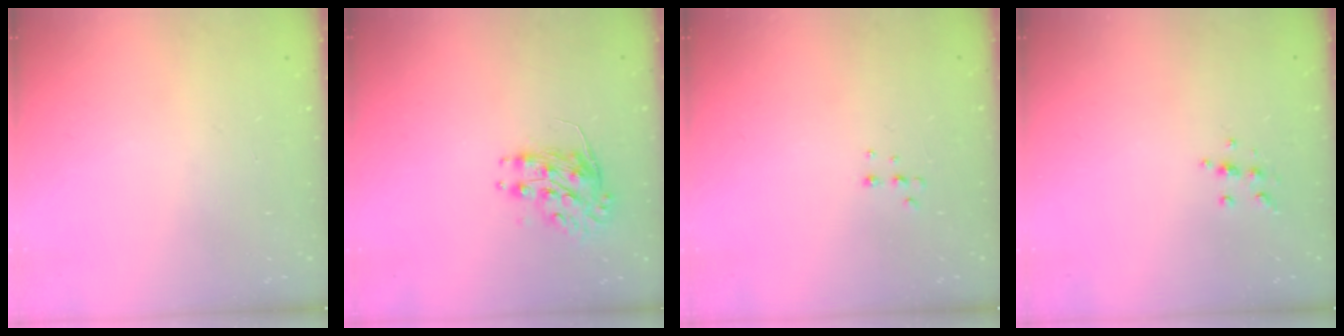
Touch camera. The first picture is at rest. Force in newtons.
{"total": 8.2, "press": 8.2, "slide": 0.3}
{"total": 4.0, "press": 4.0, "slide": 0.8}
{"total": 5.4, "press": 5.3, "slide": 0.6}